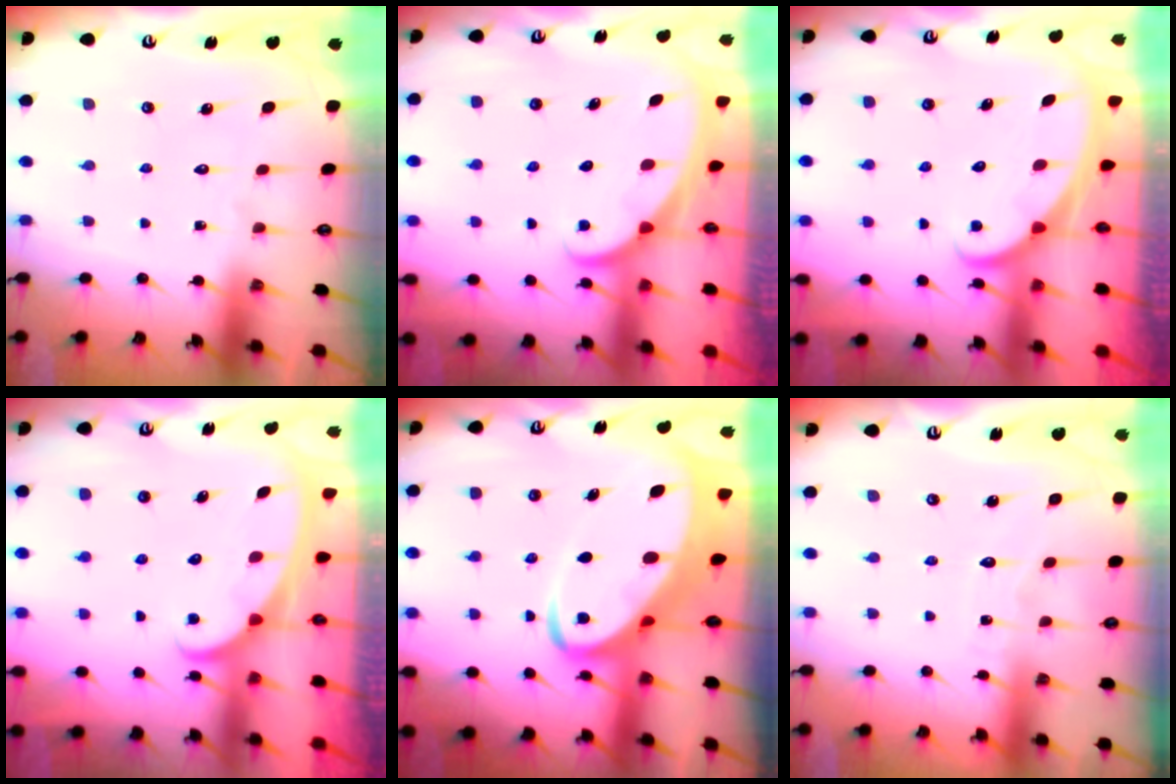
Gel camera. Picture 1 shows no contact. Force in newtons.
{"total": 1.8, "press": 1.8, "slide": 0.1}
{"total": 2.1, "press": 2.1, "slide": 0.1}
{"total": 2.3, "press": 2.3, "slide": 0.4}
{"total": 7.0, "press": 6.9, "slide": 0.9}
{"total": 3.4, "press": 3.4, "slide": 0.2}